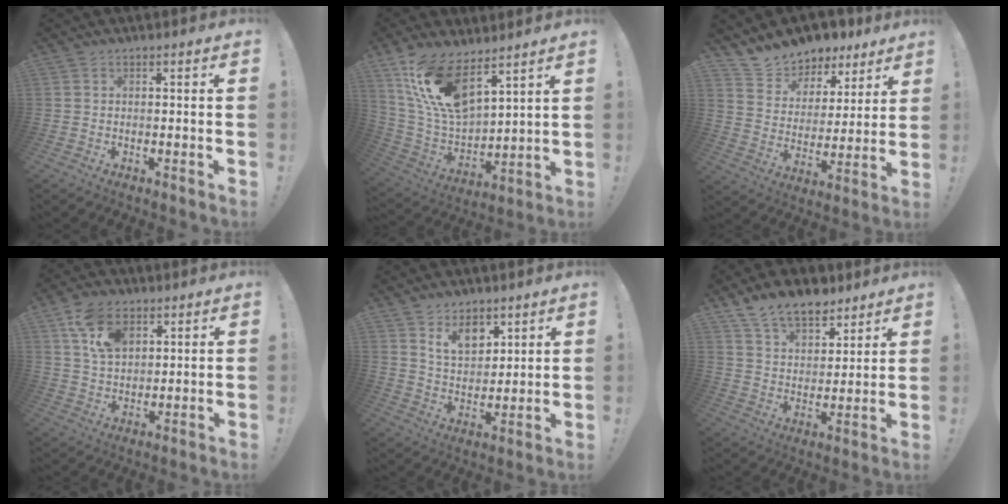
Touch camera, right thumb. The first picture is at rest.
{"total": 16.4, "force": [11.0, 6.8, 10.2], "torque": [-0.209, -0.076, 0.199]}
{"total": 10.1, "force": [8.9, 4.6, 0.0], "torque": [-0.020, -0.084, 0.166]}
{"total": 11.1, "force": [5.6, 7.2, 6.4], "torque": [-0.104, -0.014, 0.108]}
{"total": 10.5, "force": [6.9, 6.8, 4.1], "torque": [-0.056, -0.045, 0.133]}
{"total": 12.2, "force": [9.3, 6.4, 4.6], "torque": [-0.082, -0.058, 0.176]}